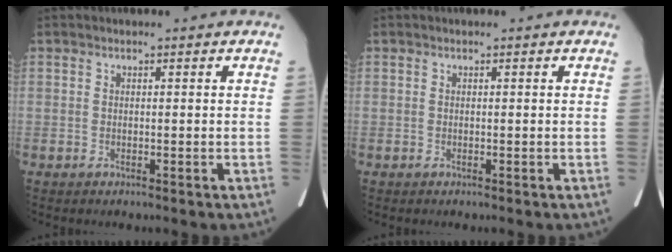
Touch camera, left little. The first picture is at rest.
{"total": 0.0}